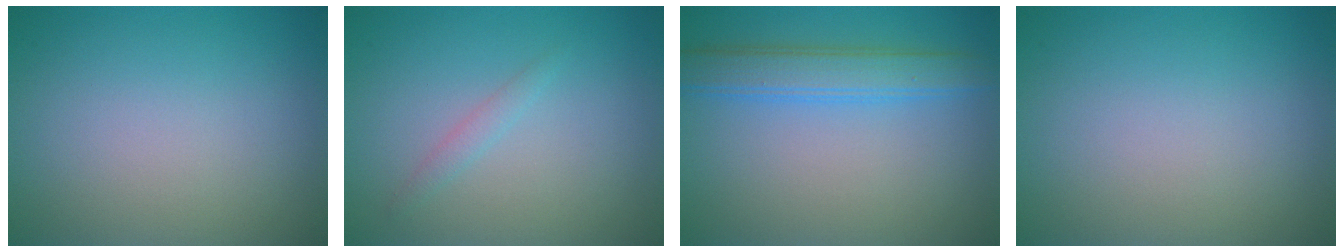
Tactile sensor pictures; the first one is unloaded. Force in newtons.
{"total": 1.0, "press": 1.0, "slide": 0.1}
{"total": 3.8, "press": 3.8, "slide": 0.1}
{"total": 0.0}